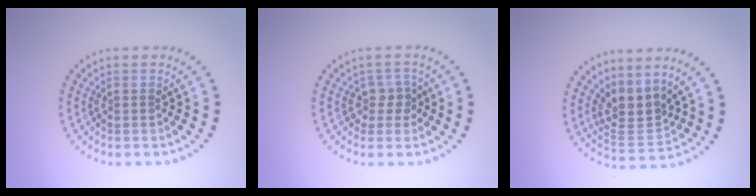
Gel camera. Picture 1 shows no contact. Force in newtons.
{"total": 1.9, "press": 1.5, "slide": 1.1}
{"total": 3.2, "press": 2.4, "slide": 2.2}